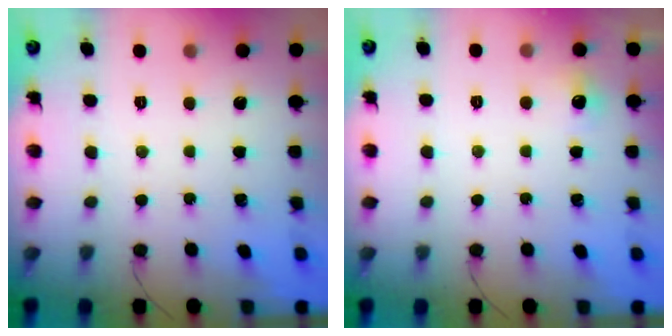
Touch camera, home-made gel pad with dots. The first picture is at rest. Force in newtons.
{"total": 4.8, "press": 4.5, "slide": 1.5}